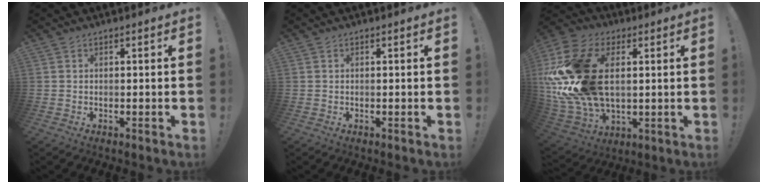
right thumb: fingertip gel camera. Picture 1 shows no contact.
{"total": 0.0}
{"total": 28.5, "force": [3.3, 18.4, 21.6], "torque": [-0.414, -0.001, 0.073]}